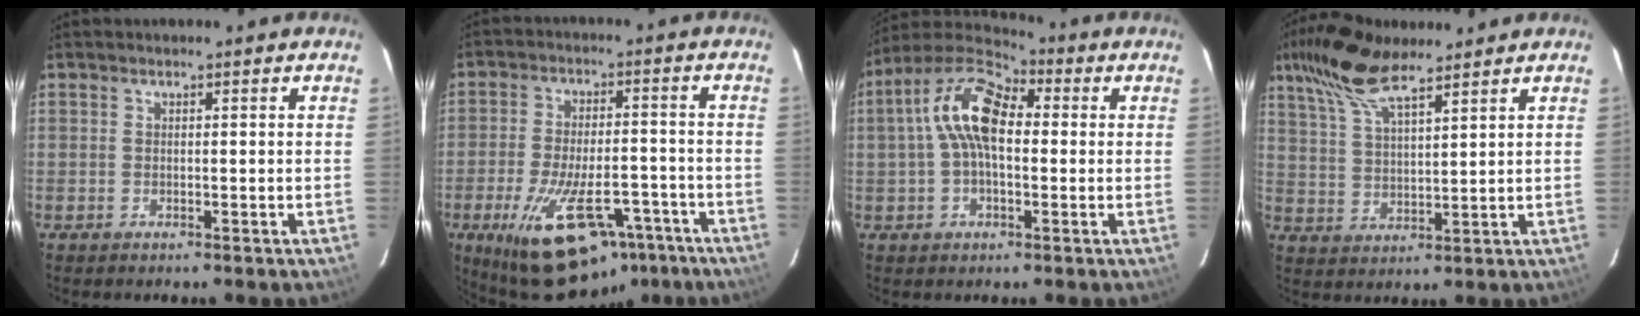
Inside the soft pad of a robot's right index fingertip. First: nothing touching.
{"total": 20.1, "force": [-12.0, 9.2, 13.3], "torque": [-0.247, -0.014, -0.173]}
{"total": 12.7, "force": [1.5, 6.4, 10.9], "torque": [-0.209, 0.030, 0.016]}
{"total": 12.2, "force": [8.6, 3.8, 7.8], "torque": [-0.156, 0.030, 0.165]}